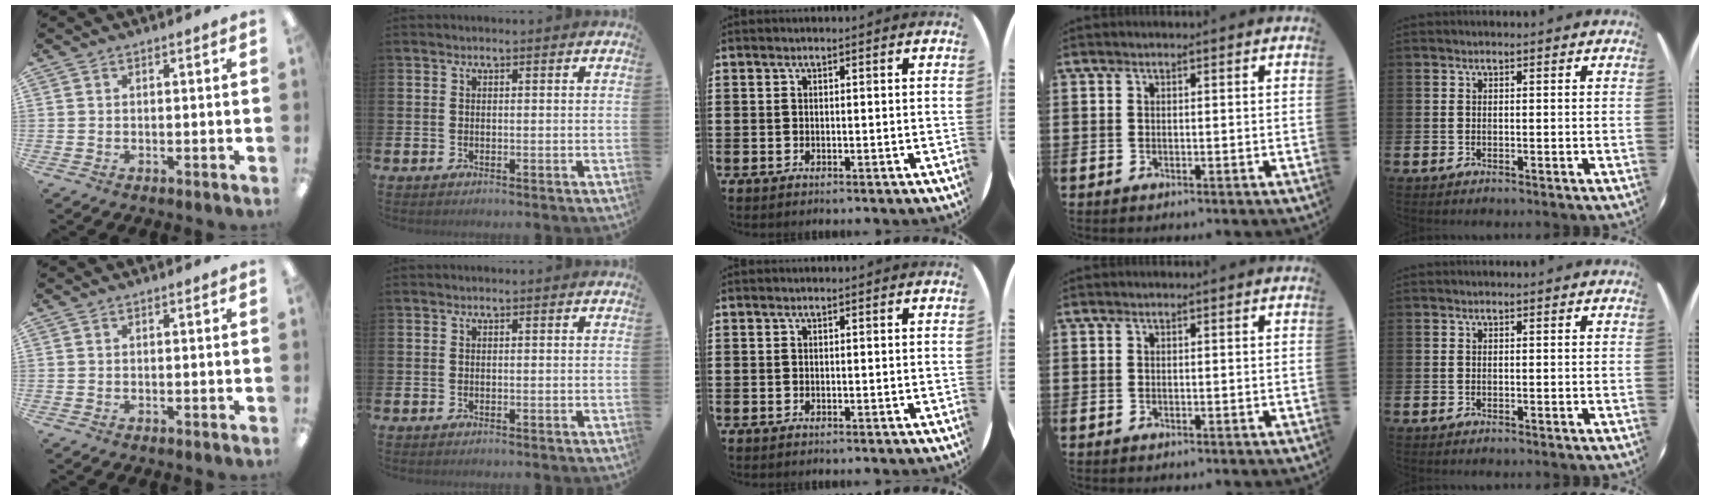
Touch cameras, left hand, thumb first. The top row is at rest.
{}